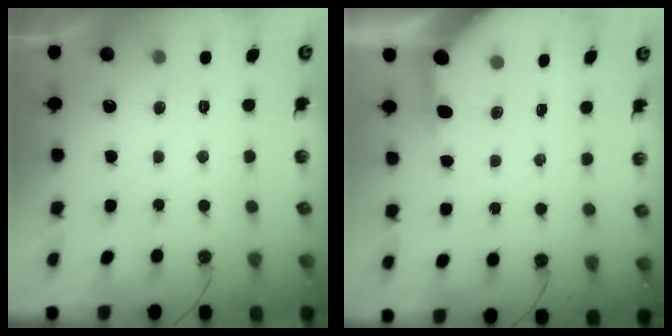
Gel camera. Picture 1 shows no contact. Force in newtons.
{"total": 6.5, "press": 6.5, "slide": 0.4}